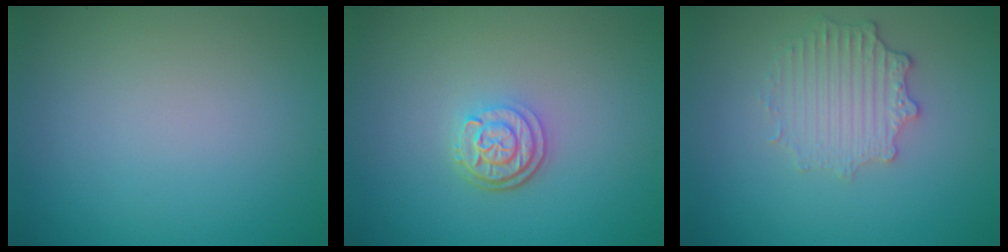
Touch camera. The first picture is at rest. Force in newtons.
{"total": 3.0, "press": 2.5, "slide": 1.6}
{"total": 2.8, "press": 2.5, "slide": 1.4}